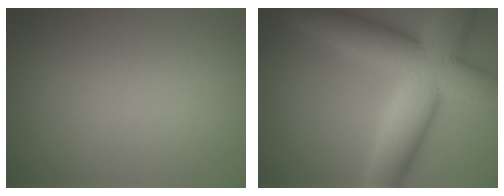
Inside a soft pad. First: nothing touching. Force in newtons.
{"total": 12.4, "press": 12.4, "slide": 0.3}